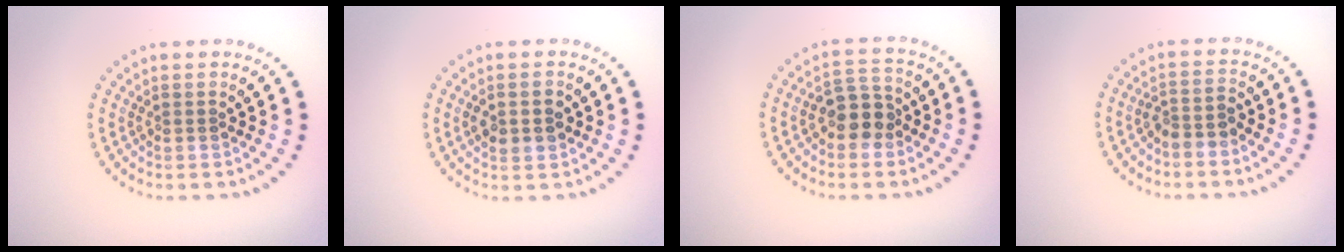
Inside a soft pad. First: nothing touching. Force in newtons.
{"total": 2.9, "press": 2.9, "slide": 0.1}
{"total": 3.5, "press": 3.4, "slide": 0.9}
{"total": 2.0, "press": 1.6, "slide": 1.2}